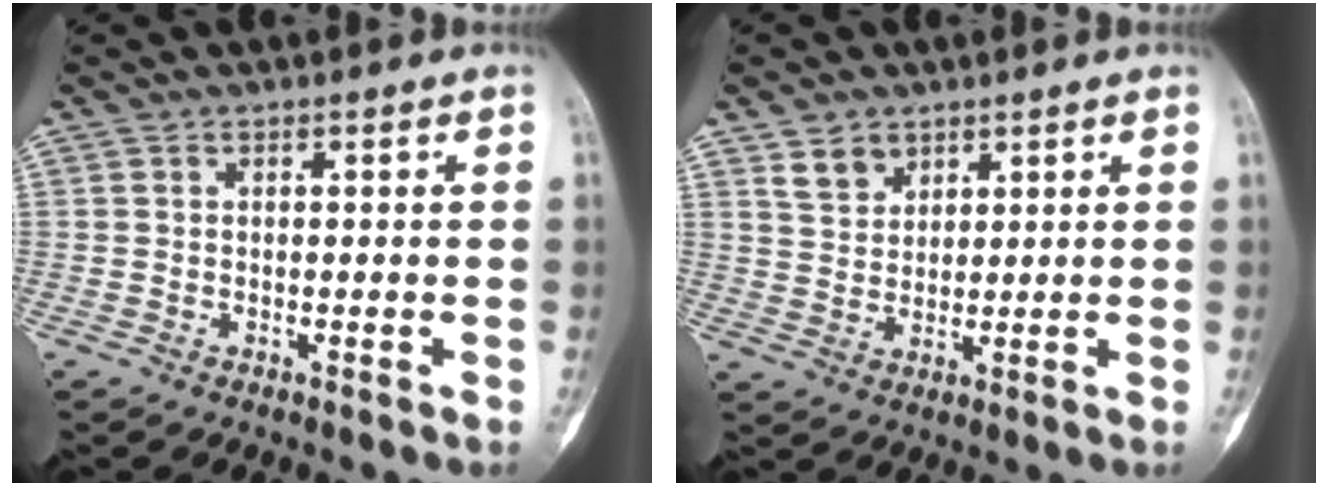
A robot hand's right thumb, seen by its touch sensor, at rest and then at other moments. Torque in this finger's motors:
{"motor_torque": [-0.20, 0.20, 0.11, -0.11, 0.01]}